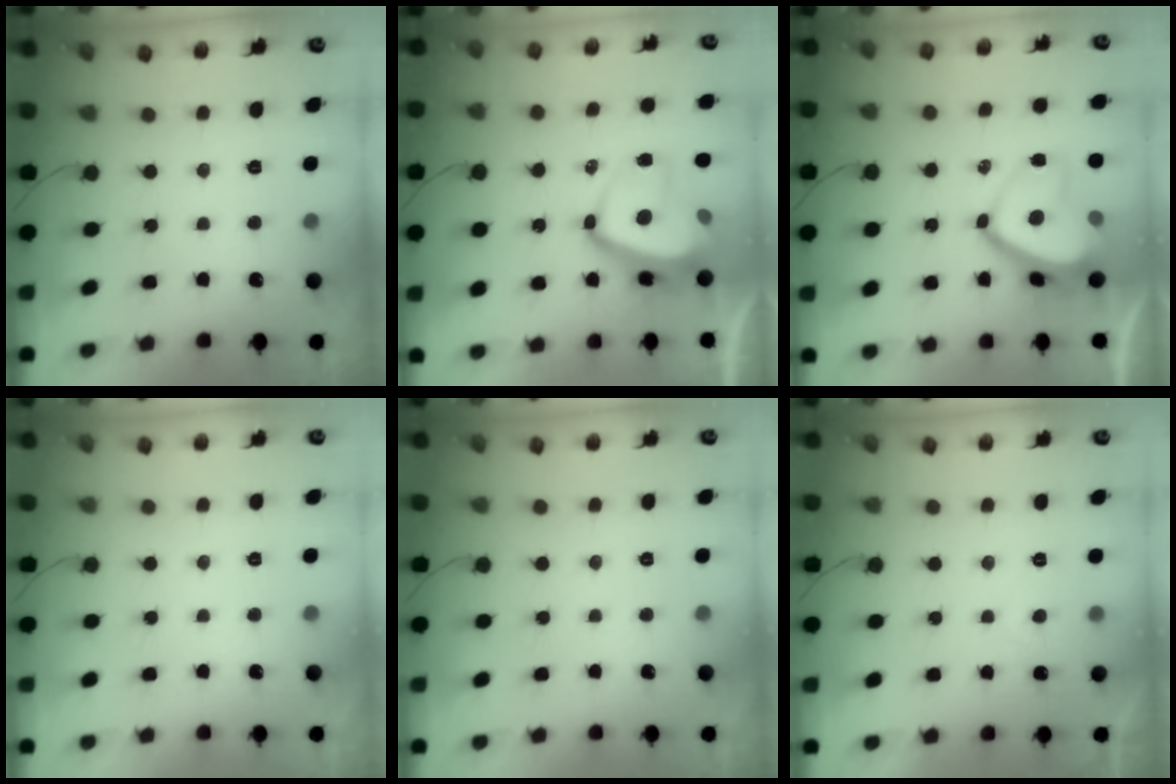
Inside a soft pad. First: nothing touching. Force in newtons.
{"total": 12.5, "press": 12.4, "slide": 1.6}
{"total": 11.1, "press": 10.8, "slide": 2.2}
{"total": 0.0}
{"total": 0.0}
{"total": 0.9, "press": 0.7, "slide": 0.5}